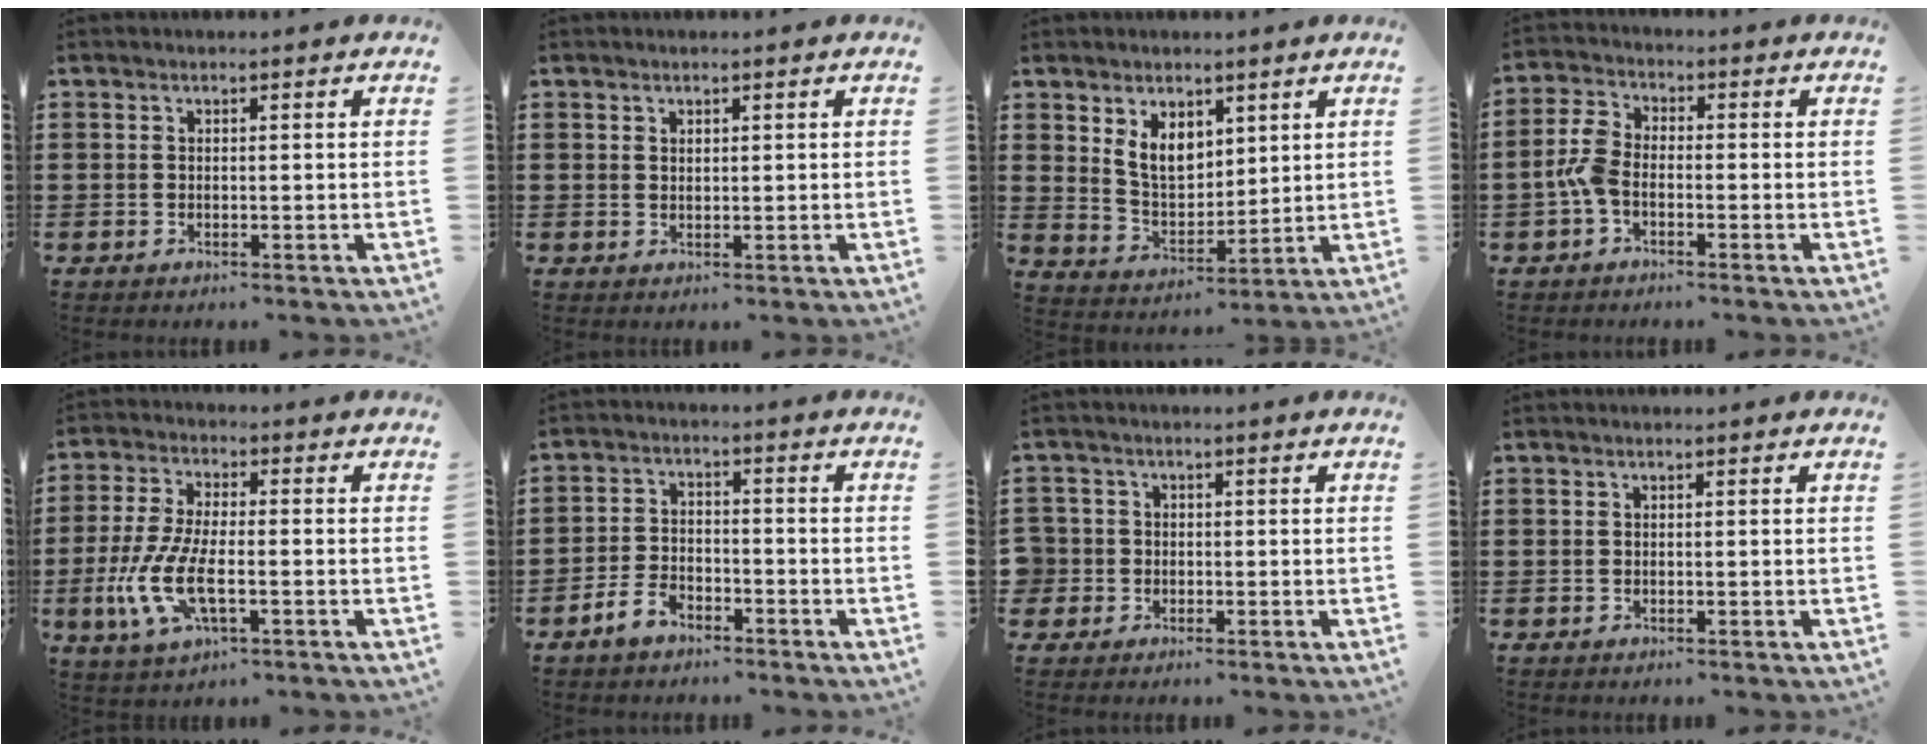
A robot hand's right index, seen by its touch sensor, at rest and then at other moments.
{"total": 1.0, "force": [0.7, 0.6, 0.3], "torque": [-0.007, 0.002, 0.014]}
{"total": 6.5, "force": [3.2, 4.3, 3.7], "torque": [-0.081, 0.004, 0.059]}
{"total": 4.8, "force": [-1.6, 2.7, 3.6], "torque": [-0.099, -0.001, -0.040]}
{"total": 9.0, "force": [-2.6, 3.5, 7.9], "torque": [-0.186, -0.016, -0.052]}
{"total": 4.1, "force": [-3.0, 2.1, 2.0], "torque": [-0.047, 0.008, -0.062]}
{"total": 2.6, "force": [-0.7, 2.4, 0.3], "torque": [-0.026, 0.003, -0.021]}
{"total": 0.0}